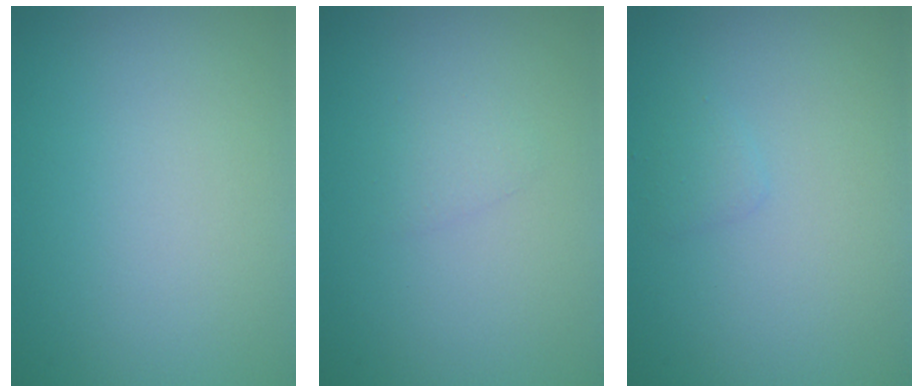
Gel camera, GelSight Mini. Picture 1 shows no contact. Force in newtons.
{"total": 0.9, "press": 0.9, "slide": 0.0}
{"total": 0.8, "press": 0.8, "slide": 0.1}